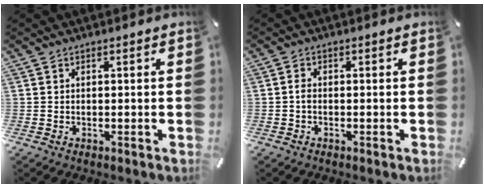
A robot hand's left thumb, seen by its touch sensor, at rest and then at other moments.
{"total": 1.5, "force": [-0.3, 0.8, 1.2], "torque": [-0.024, 0.003, -0.008]}